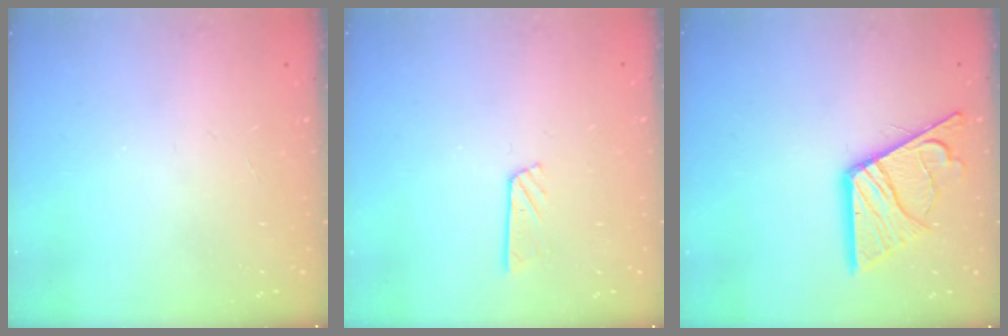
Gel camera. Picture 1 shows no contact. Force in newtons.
{"total": 2.8, "press": 2.8, "slide": 0.2}
{"total": 15.9, "press": 15.8, "slide": 1.6}